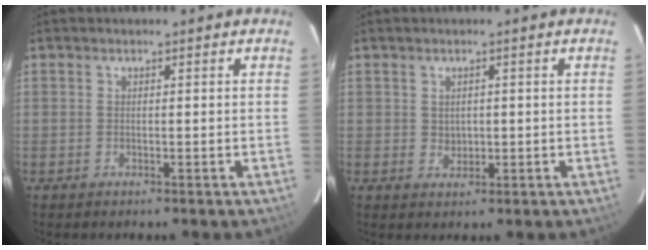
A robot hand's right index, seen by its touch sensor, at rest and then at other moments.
{"total": 2.1, "force": [0.3, 2.0, 0.8], "torque": [-0.010, 0.001, 0.010]}